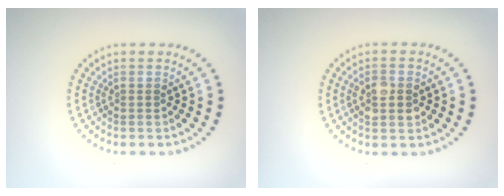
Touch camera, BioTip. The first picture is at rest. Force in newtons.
{"total": 2.7, "press": 2.7, "slide": 0.1}